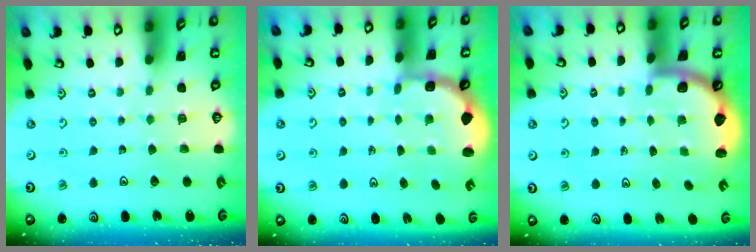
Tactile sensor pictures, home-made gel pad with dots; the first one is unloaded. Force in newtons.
{"total": 2.6, "press": 1.9, "slide": 1.8}
{"total": 1.6, "press": 1.6, "slide": 0.1}